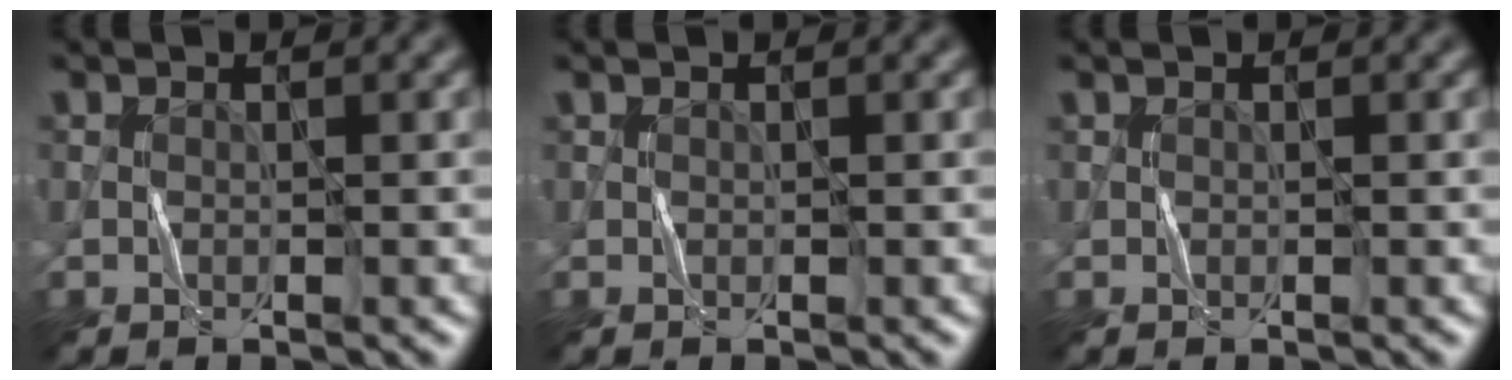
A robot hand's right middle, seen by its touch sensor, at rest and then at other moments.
{"total": 0.0}
{"total": 0.0}